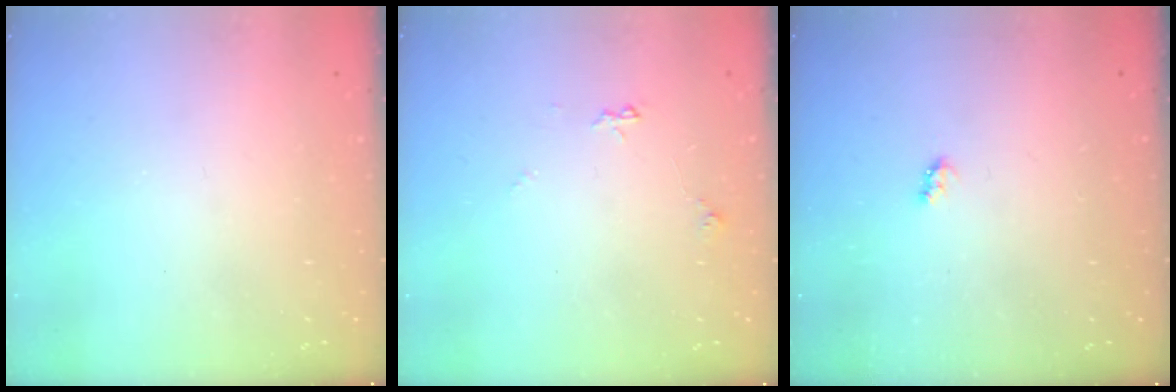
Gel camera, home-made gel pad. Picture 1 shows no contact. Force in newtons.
{"total": 5.2, "press": 5.1, "slide": 0.7}
{"total": 2.6, "press": 2.6, "slide": 0.4}